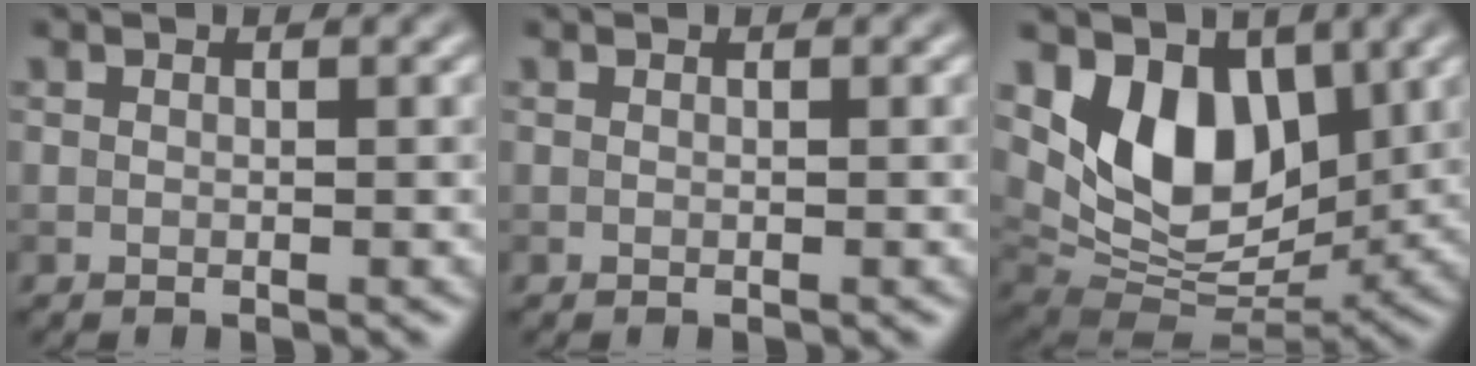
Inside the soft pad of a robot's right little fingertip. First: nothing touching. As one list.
[{"total": 0.0}, {"total": 8.2, "force": [3.0, 5.2, 5.5], "torque": [-0.098, -0.022, 0.046]}]